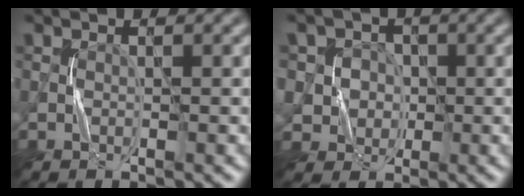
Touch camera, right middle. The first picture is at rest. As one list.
[{"total": 6.1, "force": [0.6, 6.0, 1.3], "torque": [-0.030, 0.030, -0.006]}]